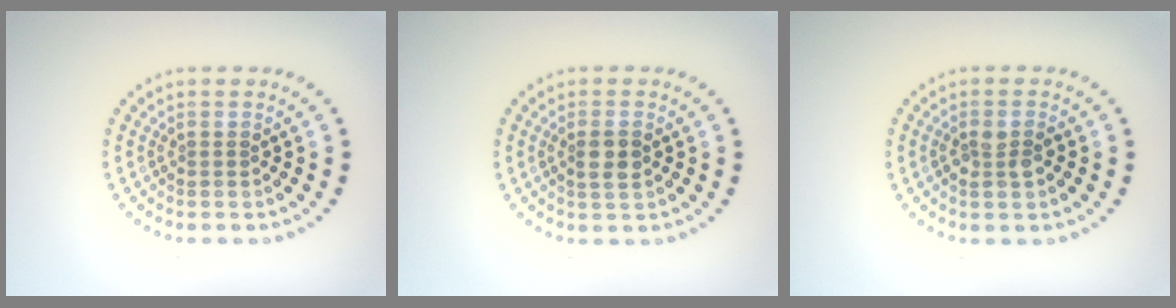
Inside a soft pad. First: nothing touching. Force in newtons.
{"total": 2.0, "press": 1.9, "slide": 0.5}
{"total": 1.7, "press": 1.7, "slide": 0.3}